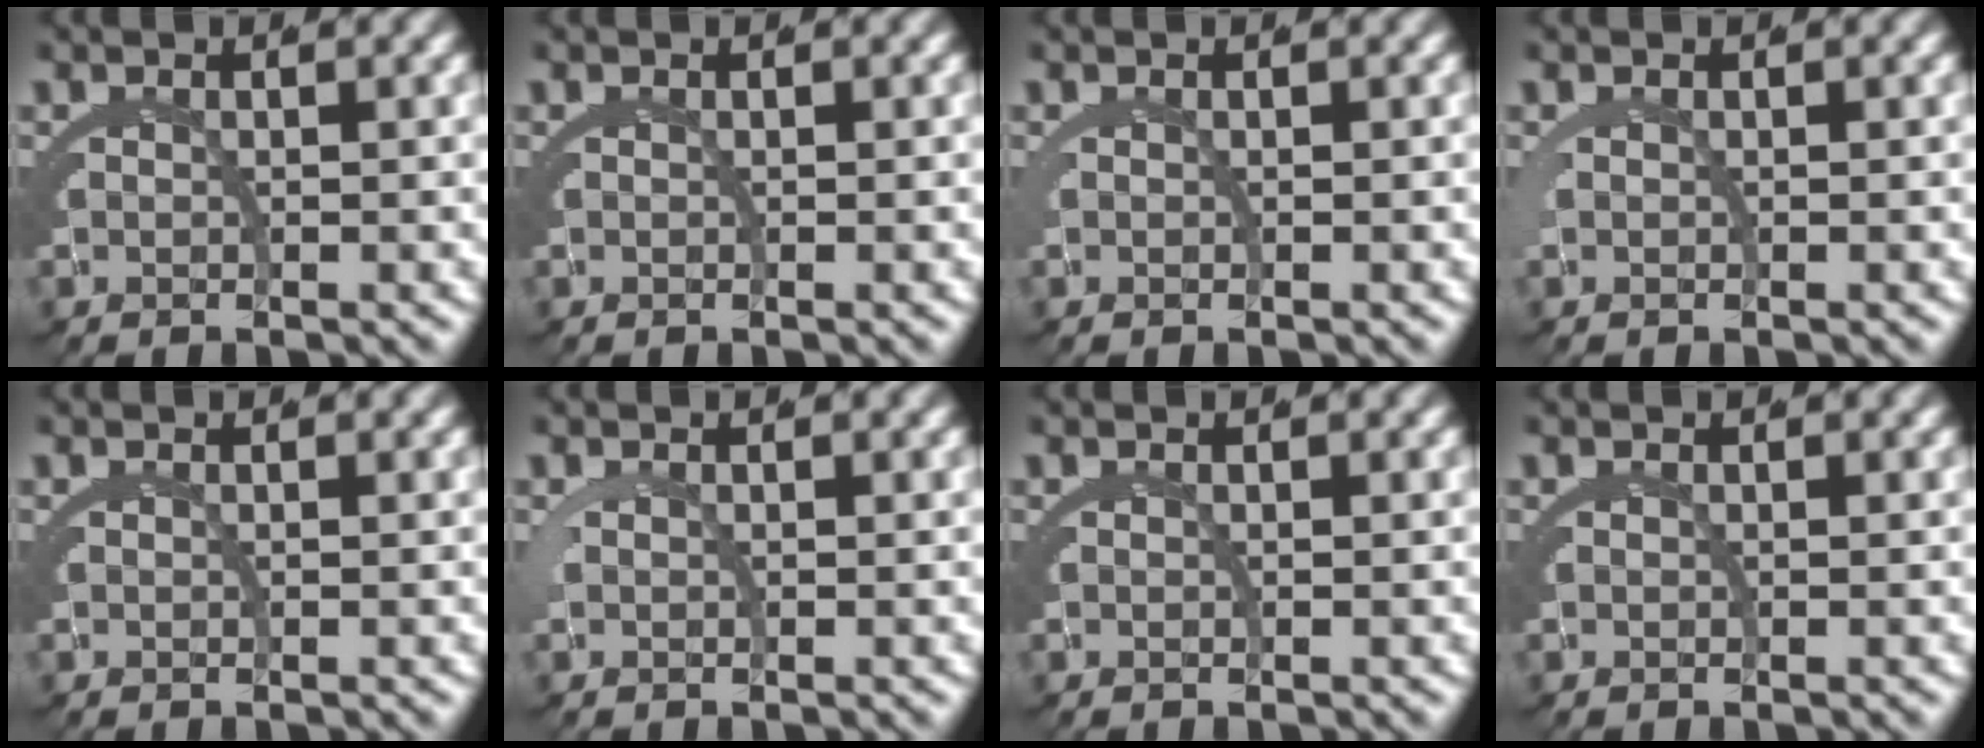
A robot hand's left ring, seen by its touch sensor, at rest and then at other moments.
{"total": 0.0}
{"total": 0.0}
{"total": 0.0}
{"total": 0.0}
{"total": 0.6, "force": [-0.1, -0.5, -0.2], "torque": [0.006, 0.004, -0.002]}
{"total": 0.0}
{"total": 0.0}